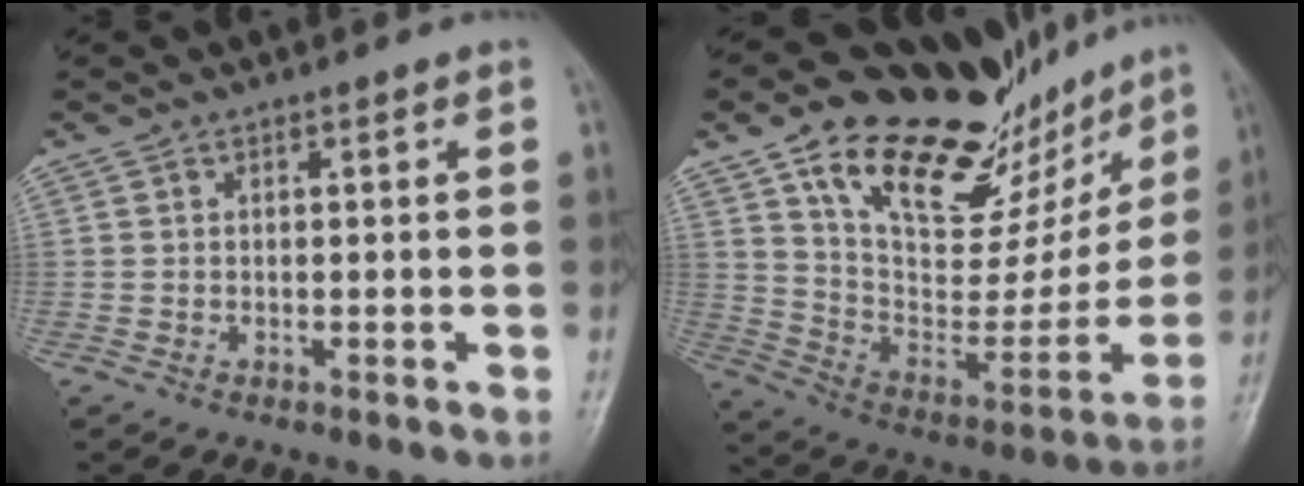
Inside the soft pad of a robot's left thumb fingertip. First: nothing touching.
{"total": 29.9, "force": [19.5, 13.7, 18.2], "torque": [-0.229, -0.058, 0.318]}